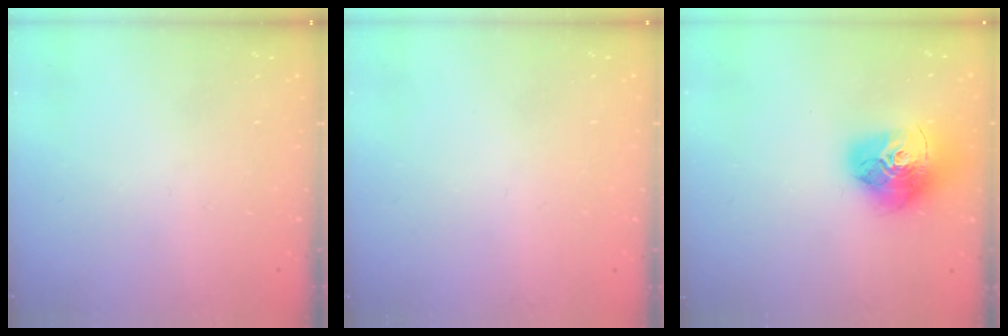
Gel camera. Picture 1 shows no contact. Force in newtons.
{"total": 0.7, "press": 0.7, "slide": 0.3}
{"total": 18.4, "press": 18.3, "slide": 2.0}